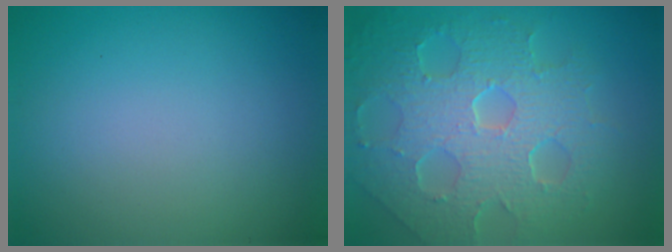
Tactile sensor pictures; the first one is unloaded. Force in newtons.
{"total": 8.7, "press": 5.9, "slide": 6.4}